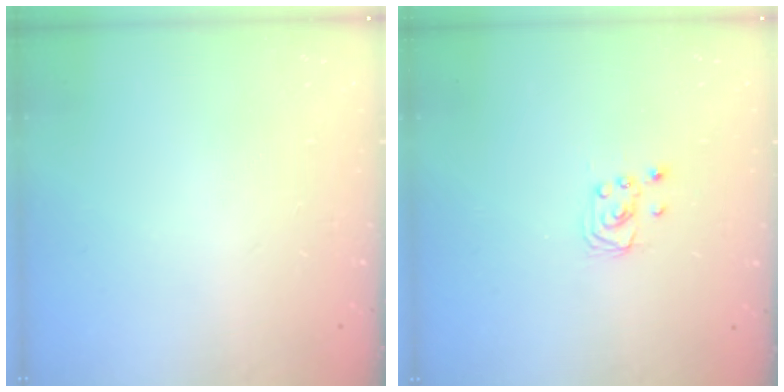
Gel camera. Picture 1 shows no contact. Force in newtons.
{"total": 2.3, "press": 2.2, "slide": 0.3}